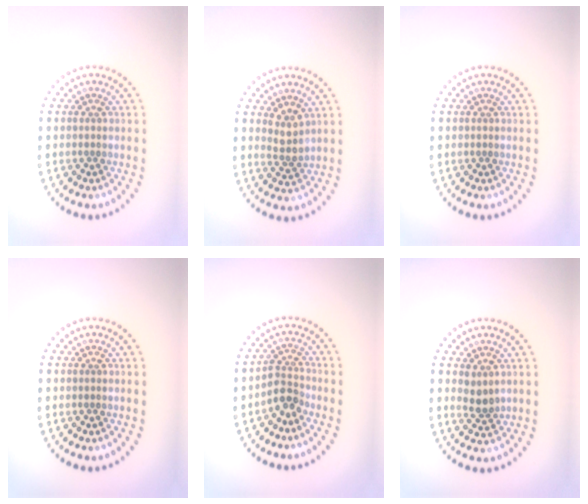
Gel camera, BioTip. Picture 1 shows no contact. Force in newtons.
{"total": 2.0, "press": 1.5, "slide": 1.3}
{"total": 0.0}
{"total": 0.0}
{"total": 2.3, "press": 1.8, "slide": 1.5}
{"total": 1.7, "press": 1.5, "slide": 0.9}